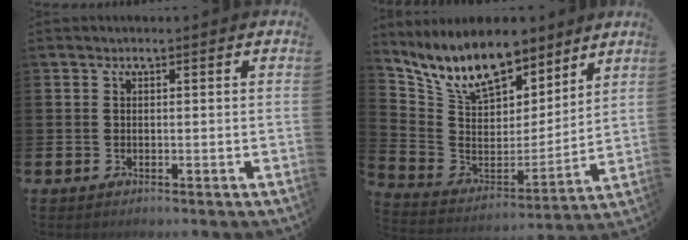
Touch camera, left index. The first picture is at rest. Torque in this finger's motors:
{"motor_torque": [1.80, -0.34, 1.05, 0.21]}